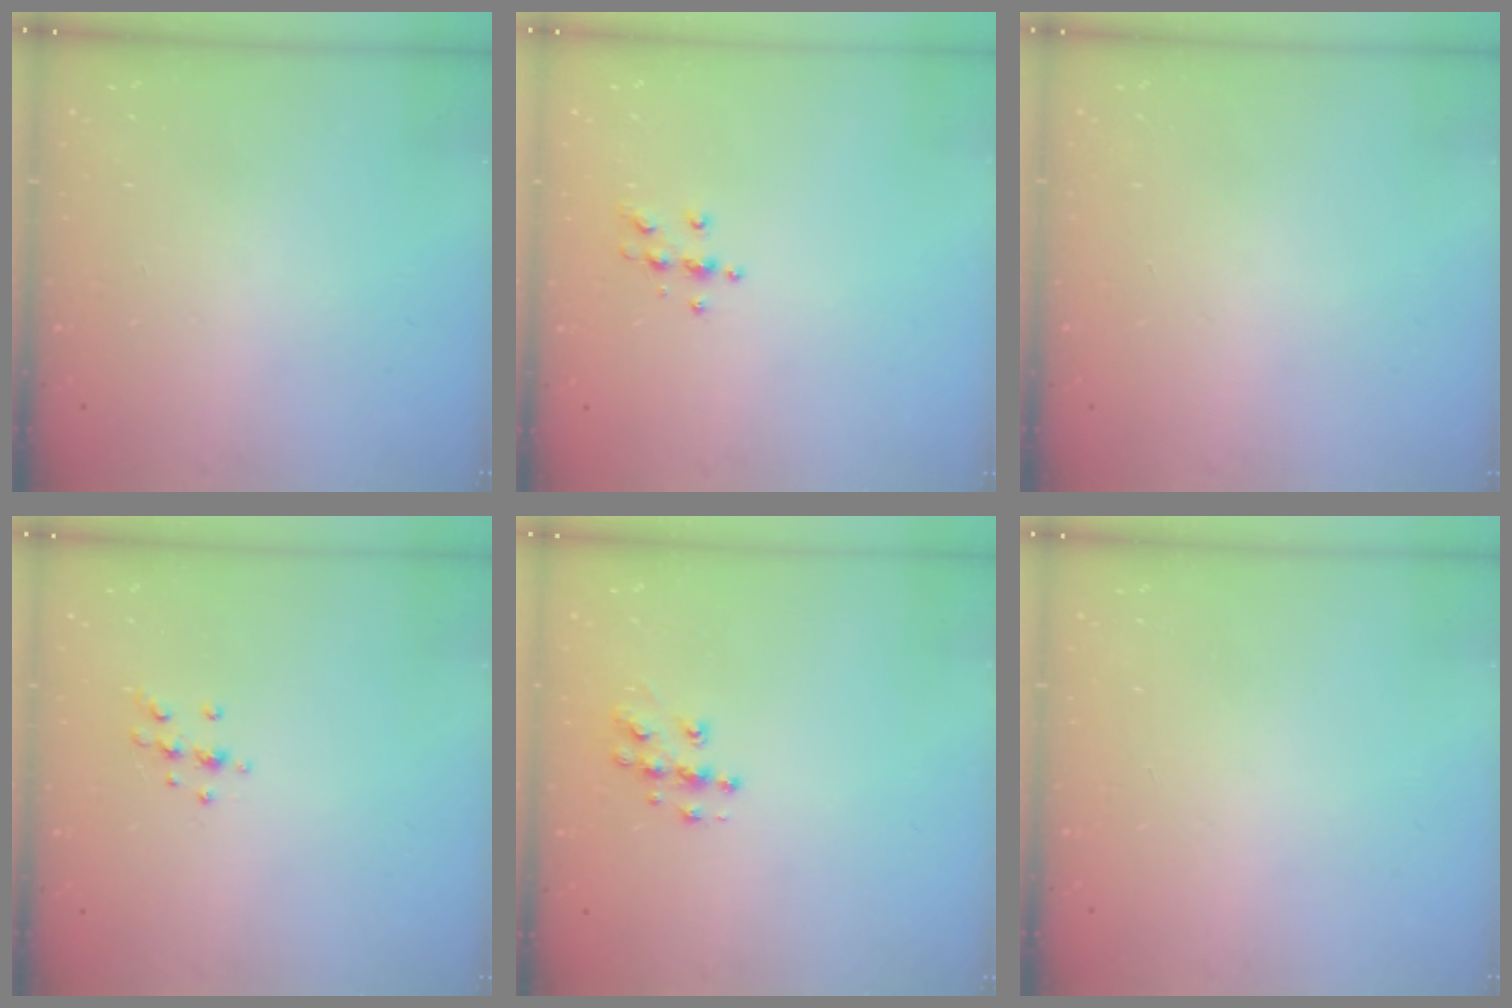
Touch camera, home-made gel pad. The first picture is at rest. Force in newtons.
{"total": 4.8, "press": 4.8, "slide": 0.6}
{"total": 0.0}
{"total": 7.0, "press": 7.0, "slide": 0.6}
{"total": 8.6, "press": 8.6, "slide": 0.4}
{"total": 0.0}